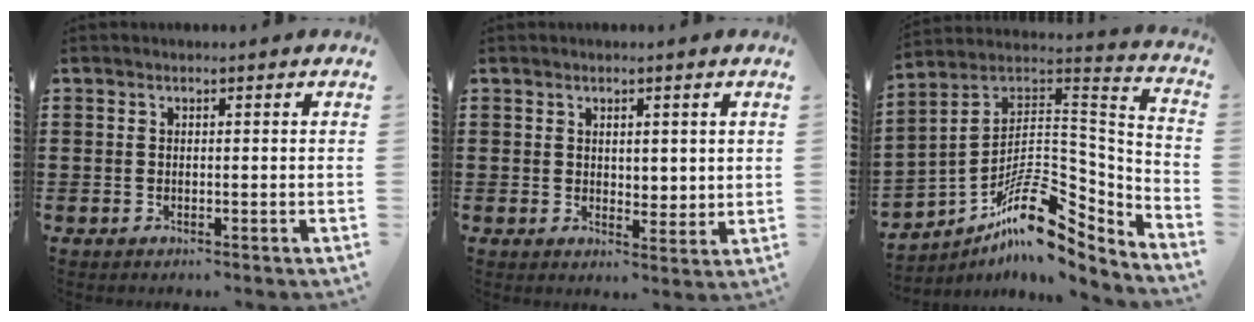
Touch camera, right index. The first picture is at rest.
{"total": 2.3, "force": [1.5, 1.5, 0.8], "torque": [-0.014, 0.007, 0.026]}
{"total": 13.0, "force": [-7.2, 6.0, 9.0], "torque": [-0.139, 0.004, -0.133]}